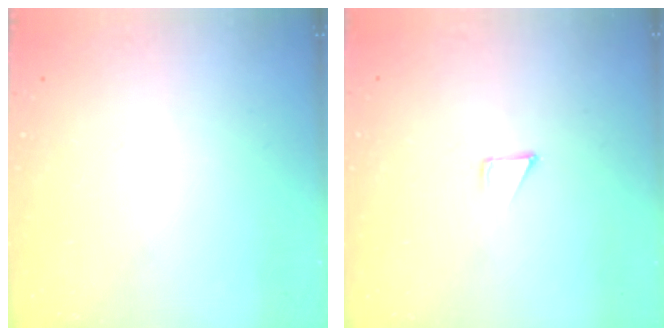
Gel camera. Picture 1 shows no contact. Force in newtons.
{"total": 3.4, "press": 3.4, "slide": 0.3}